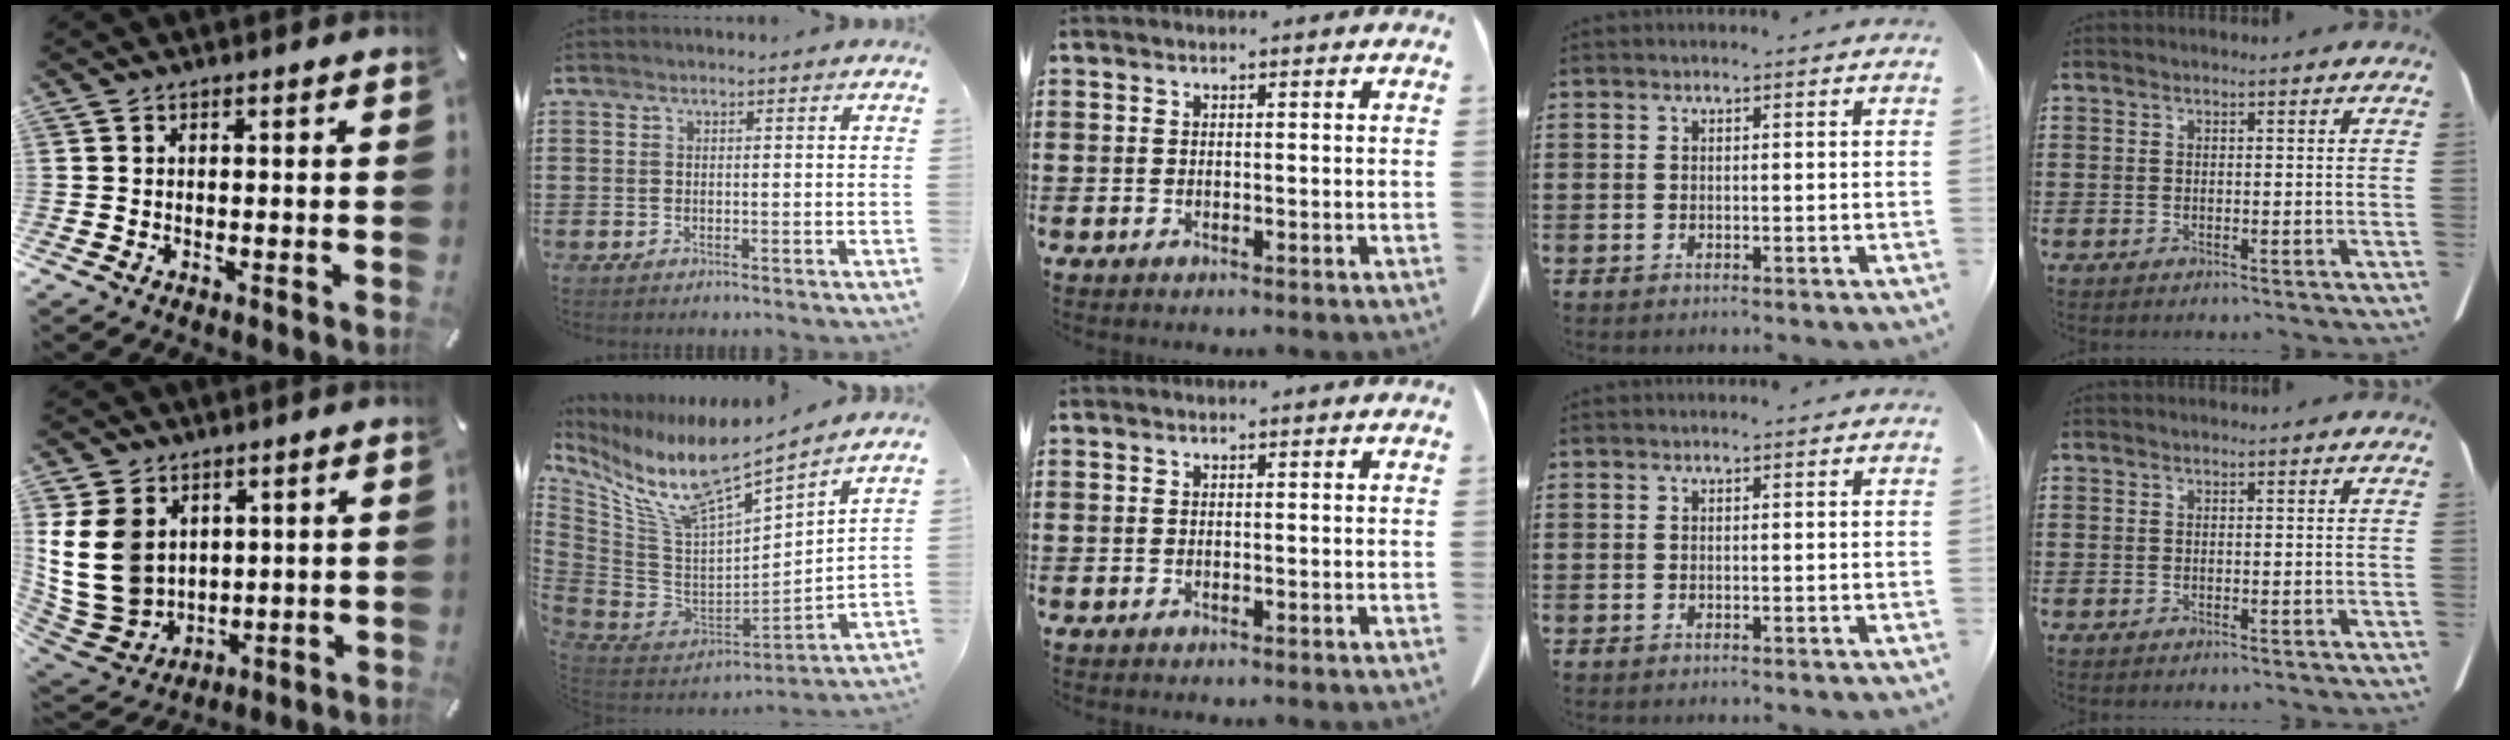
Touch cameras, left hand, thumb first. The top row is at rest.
{"thumb": {"total": 15.5, "force": [3.8, 12.4, 8.6], "torque": [-0.213, -0.018, 0.073]}, "index": {"total": 11.2, "force": [8.4, 2.2, 7.1], "torque": [-0.183, -0.072, 0.140]}}